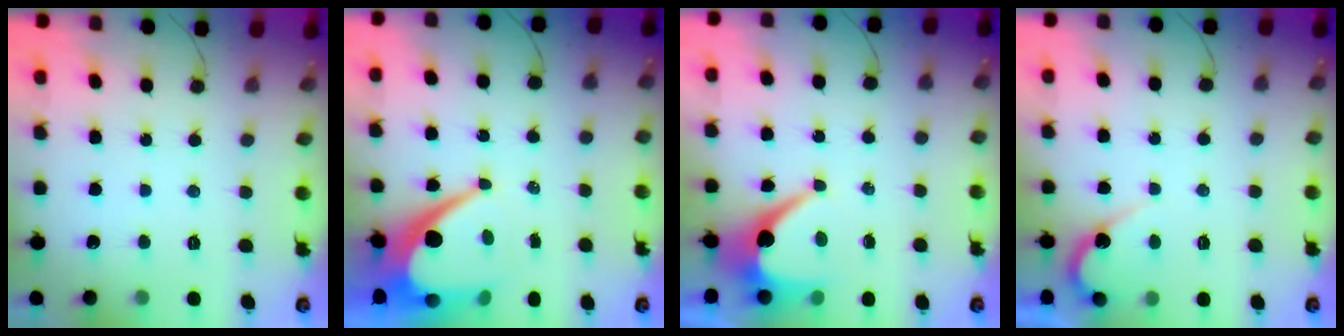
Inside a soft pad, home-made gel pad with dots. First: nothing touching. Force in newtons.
{"total": 14.1, "press": 14.1, "slide": 1.4}
{"total": 7.6, "press": 7.6, "slide": 0.2}
{"total": 5.9, "press": 5.9, "slide": 0.3}